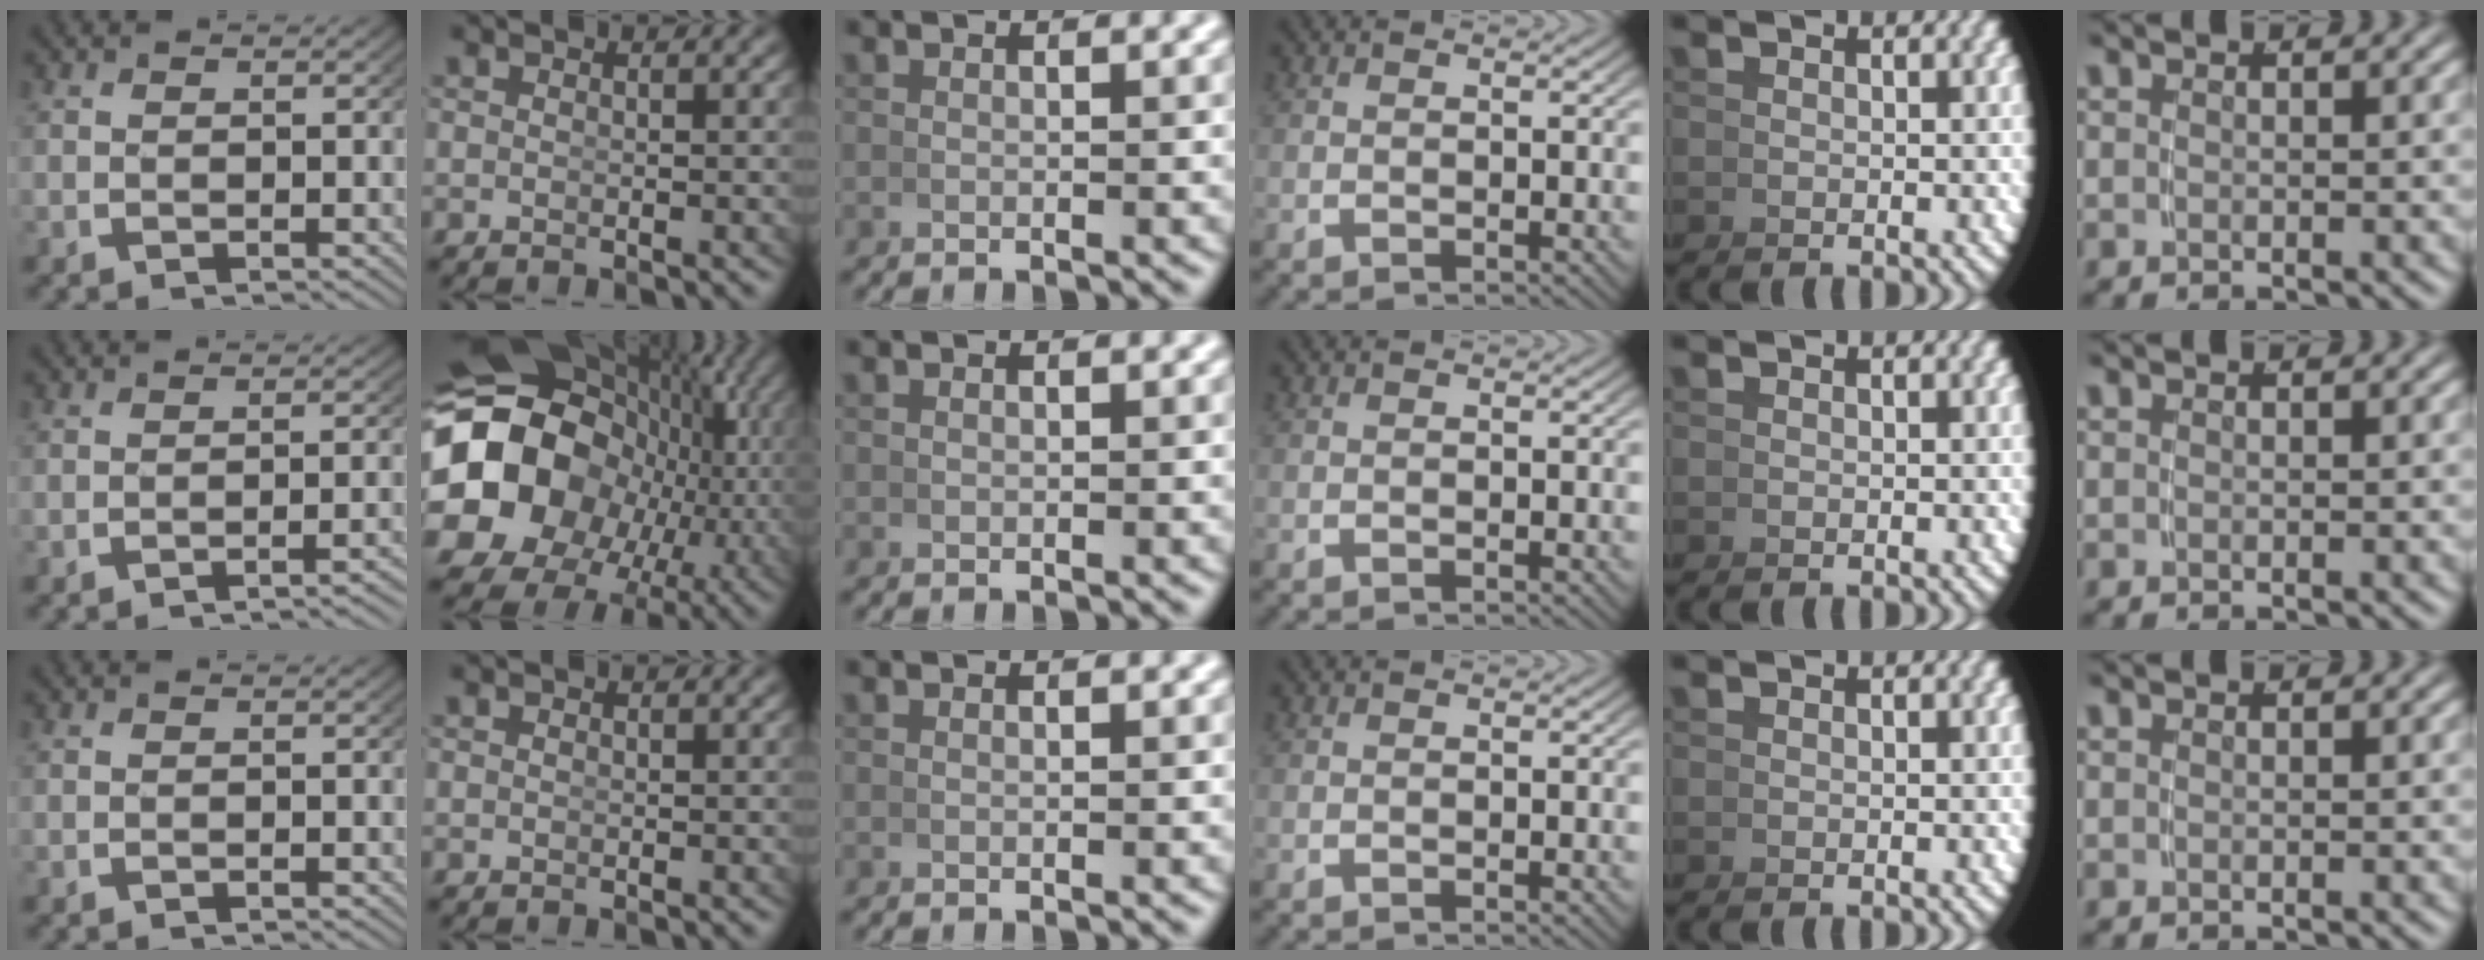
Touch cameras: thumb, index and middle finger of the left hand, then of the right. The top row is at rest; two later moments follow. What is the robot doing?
{"motion": "lift_and_place", "object": "bowl"}